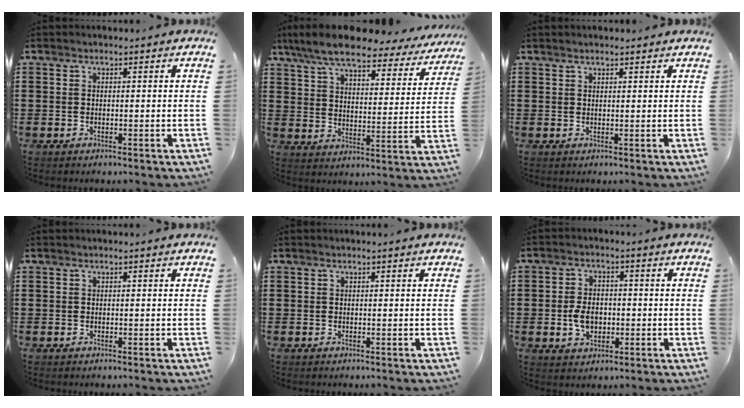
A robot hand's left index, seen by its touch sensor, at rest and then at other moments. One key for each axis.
{"total": 9.1, "fx": 8.0, "fy": 1.5, "fz": 4.1, "tx": -0.114, "ty": -0.039, "tz": 0.140}
{"total": 1.1, "fx": 1.0, "fy": 0.2, "fz": 0.5, "tx": -0.010, "ty": 0.002, "tz": 0.019}
{"total": 0.0}
{"total": 0.0}
{"total": 5.0, "fx": -0.8, "fy": 3.3, "fz": 3.7, "tx": -0.085, "ty": 0.002, "tz": -0.018}